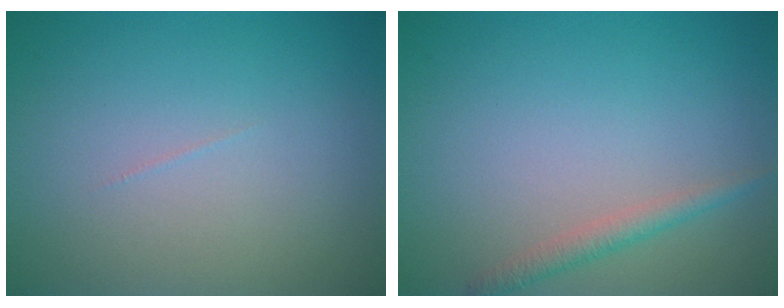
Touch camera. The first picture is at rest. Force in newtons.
{"total": 1.6, "press": 1.6, "slide": 0.0}